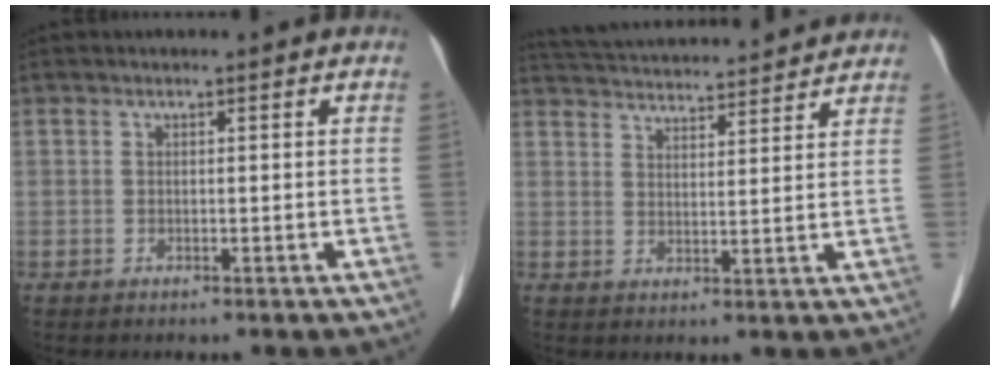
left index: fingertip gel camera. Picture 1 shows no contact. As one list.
[{"total": 19.3, "force": [18.1, 2.9, 6.0], "torque": [-0.108, 0.039, 0.259]}]